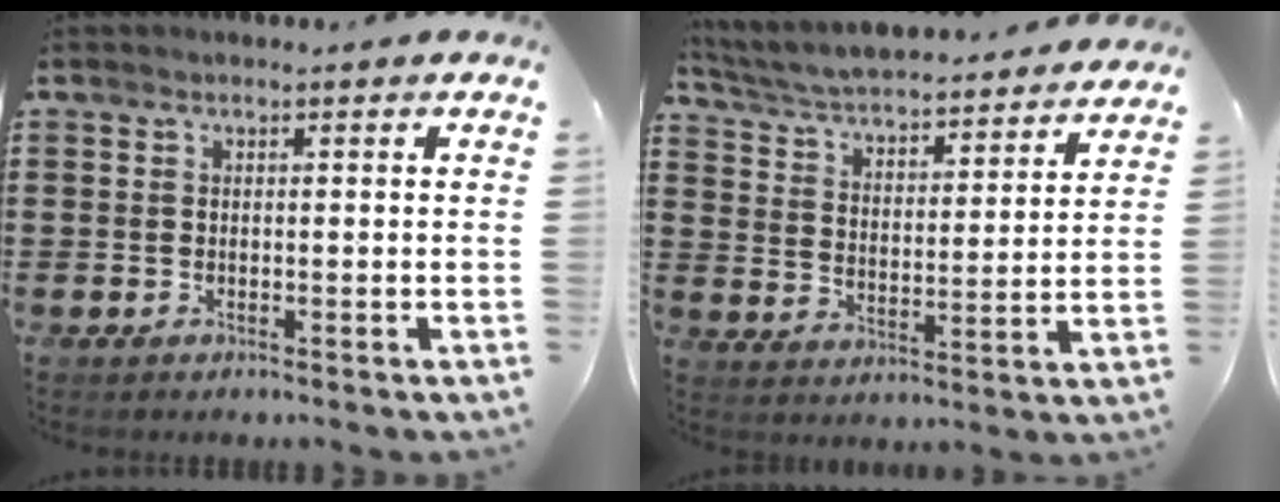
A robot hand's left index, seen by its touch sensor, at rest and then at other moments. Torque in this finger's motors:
{"motor_torque": [0.44, -1.70, 0.00, 0.04]}